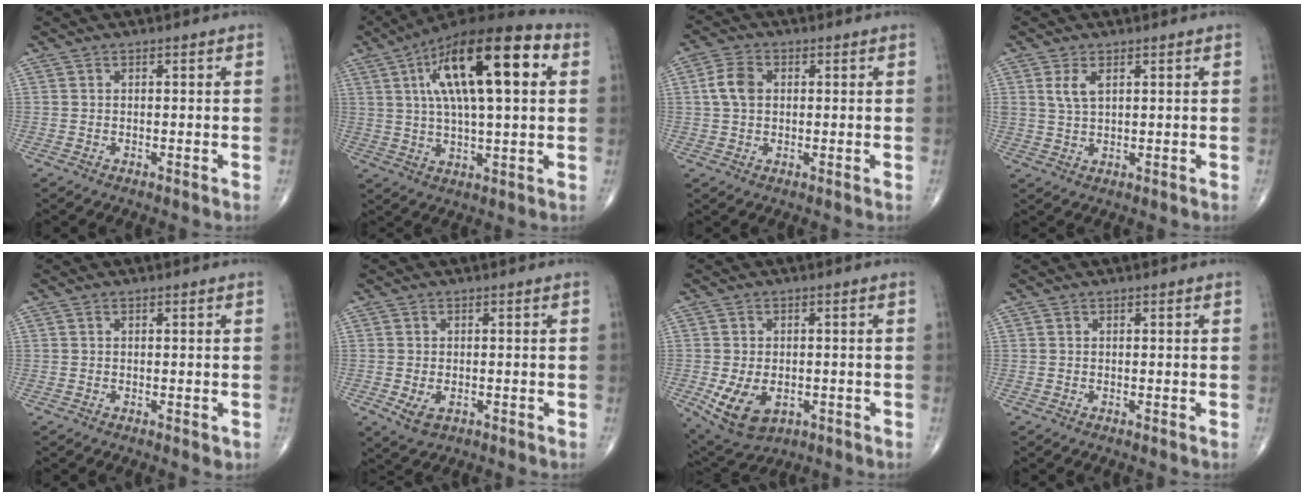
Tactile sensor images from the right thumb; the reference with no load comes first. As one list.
[{"total": 22.9, "force": [6.4, 7.9, 20.5], "torque": [-0.334, 0.016, 0.097]}, {"total": 5.2, "force": [0.8, 3.7, 3.6], "torque": [-0.072, 0.008, 0.009]}, {"total": 3.4, "force": [1.5, 1.7, 2.6], "torque": [-0.053, -0.003, 0.034]}, {"total": 1.3, "force": [-0.1, 0.7, 1.0], "torque": [-0.010, -0.002, -0.001]}, {"total": 3.6, "force": [-1.1, 2.2, 2.6], "torque": [-0.048, -0.002, -0.013]}, {"total": 9.3, "force": [-2.5, 6.0, 6.6], "torque": [-0.114, -0.001, -0.029]}, {"total": 0.0}]